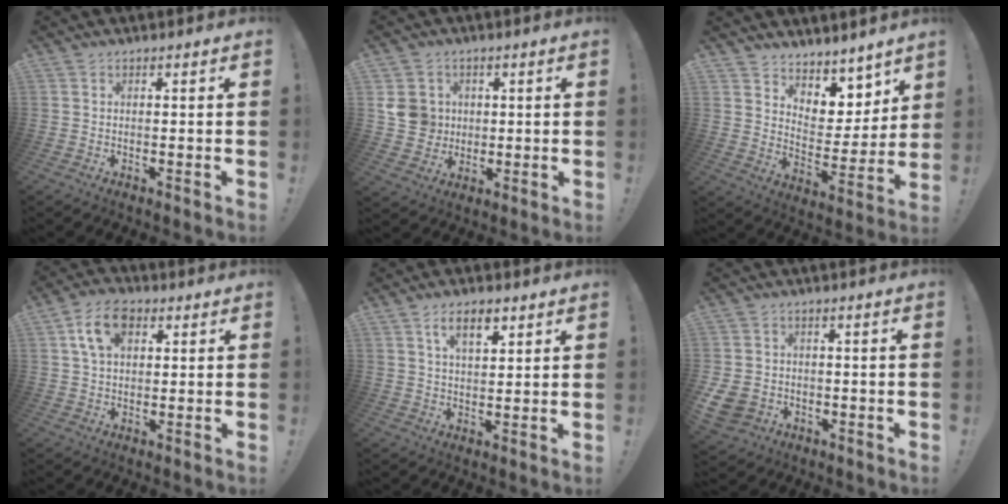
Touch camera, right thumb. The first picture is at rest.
{"total": 8.5, "force": [1.6, 8.1, 2.0], "torque": [-0.038, -0.008, 0.038]}
{"total": 7.3, "force": [5.7, 4.5, 0.9], "torque": [-0.005, -0.065, 0.111]}
{"total": 9.6, "force": [3.6, 6.2, 6.5], "torque": [-0.118, 0.010, 0.067]}
{"total": 6.9, "force": [3.7, 3.1, 5.0], "torque": [-0.081, -0.006, 0.063]}
{"total": 6.4, "force": [-2.0, 5.5, 2.6], "torque": [-0.065, 0.009, -0.032]}